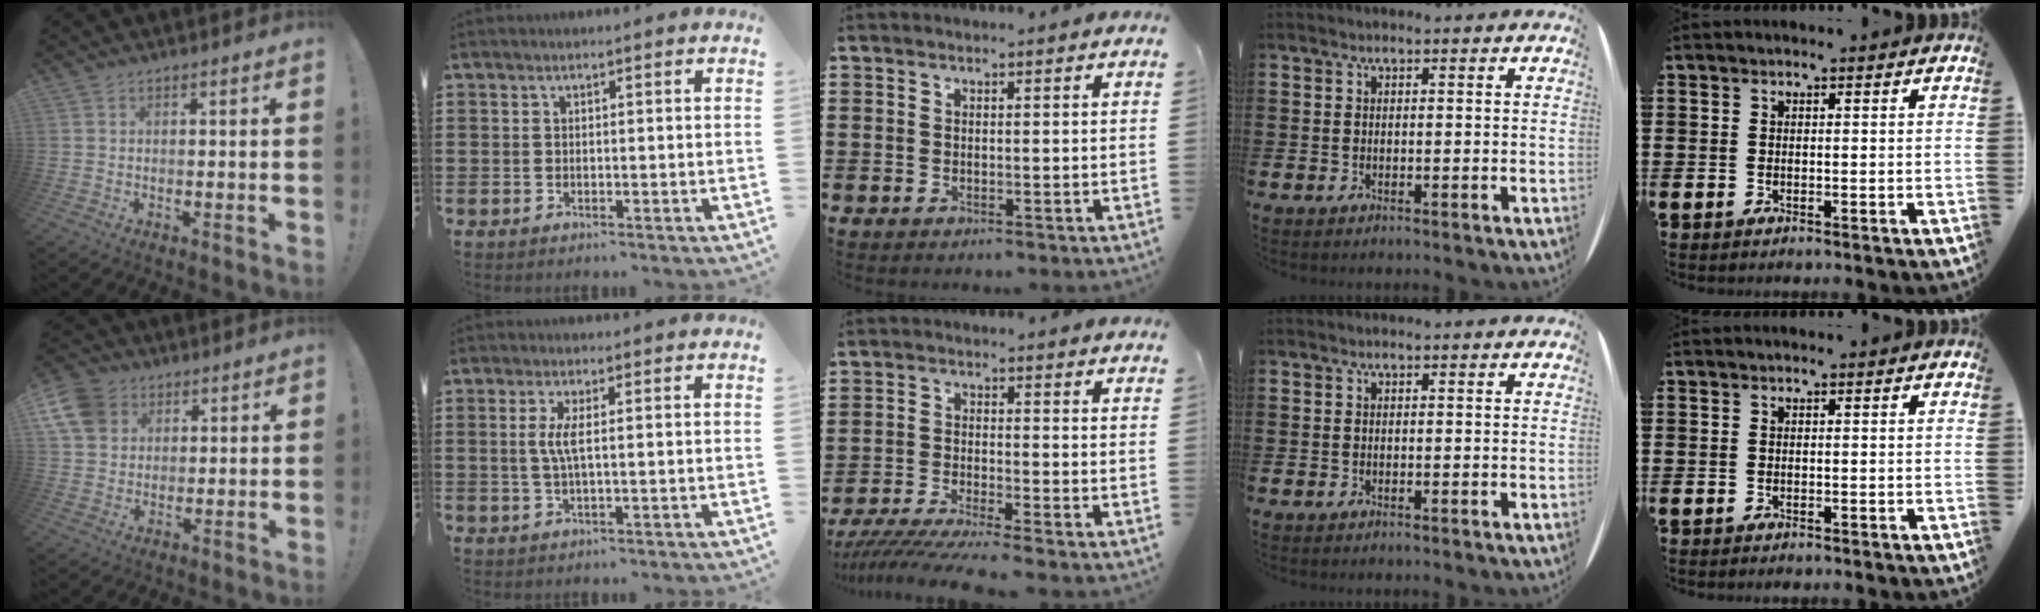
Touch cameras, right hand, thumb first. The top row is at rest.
{"thumb": {"total": 10.1, "force": [4.1, 8.2, 4.1], "torque": [-0.081, -0.021, 0.083]}, "index": {"total": 3.5, "force": [0.3, 0.4, 3.5], "torque": [-0.081, -0.009, -0.002]}, "middle": {"total": 4.9, "force": [-4.5, -0.4, 1.9], "torque": [-0.053, -0.023, -0.093]}}